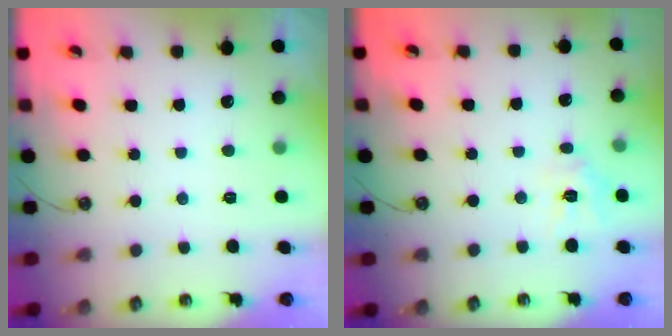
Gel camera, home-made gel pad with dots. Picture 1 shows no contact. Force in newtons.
{"total": 8.3, "press": 8.3, "slide": 0.5}